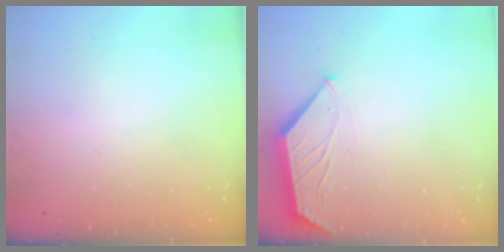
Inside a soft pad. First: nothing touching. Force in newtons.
{"total": 1.7, "press": 1.6, "slide": 0.3}